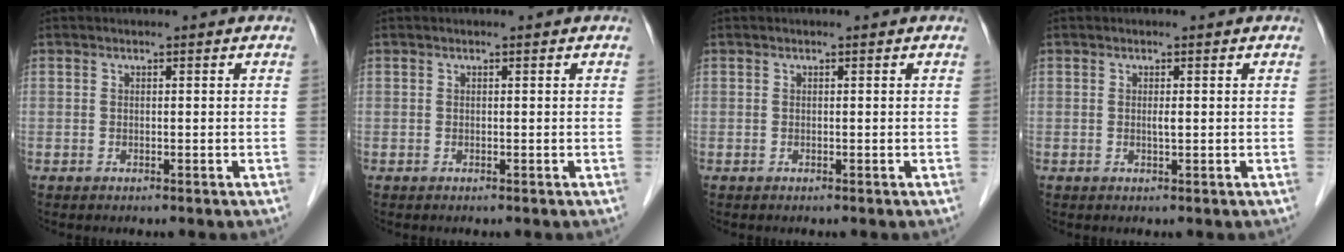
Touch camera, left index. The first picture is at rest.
{"total": 0.0}
{"total": 0.0}
{"total": 0.7, "force": [0.0, 0.0, 0.7], "torque": [-0.016, -0.001, 0.001]}